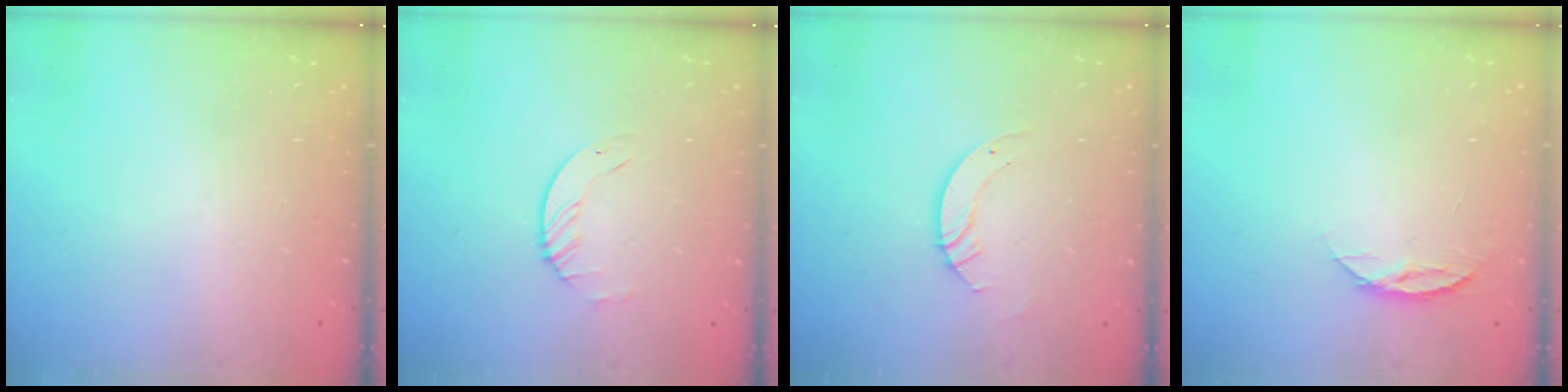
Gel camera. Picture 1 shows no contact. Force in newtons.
{"total": 1.7, "press": 1.7, "slide": 0.2}
{"total": 3.8, "press": 3.7, "slide": 0.4}
{"total": 4.4, "press": 4.3, "slide": 0.5}